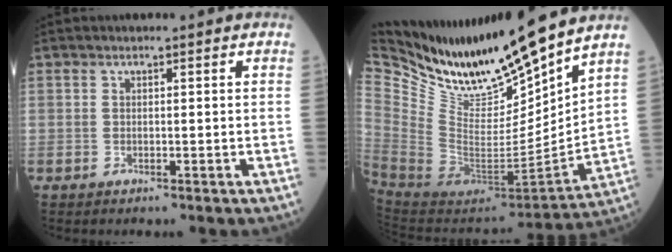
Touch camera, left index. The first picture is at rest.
{"total": 17.3, "force": [15.7, 1.4, 7.2], "torque": [-0.141, -0.047, 0.299]}